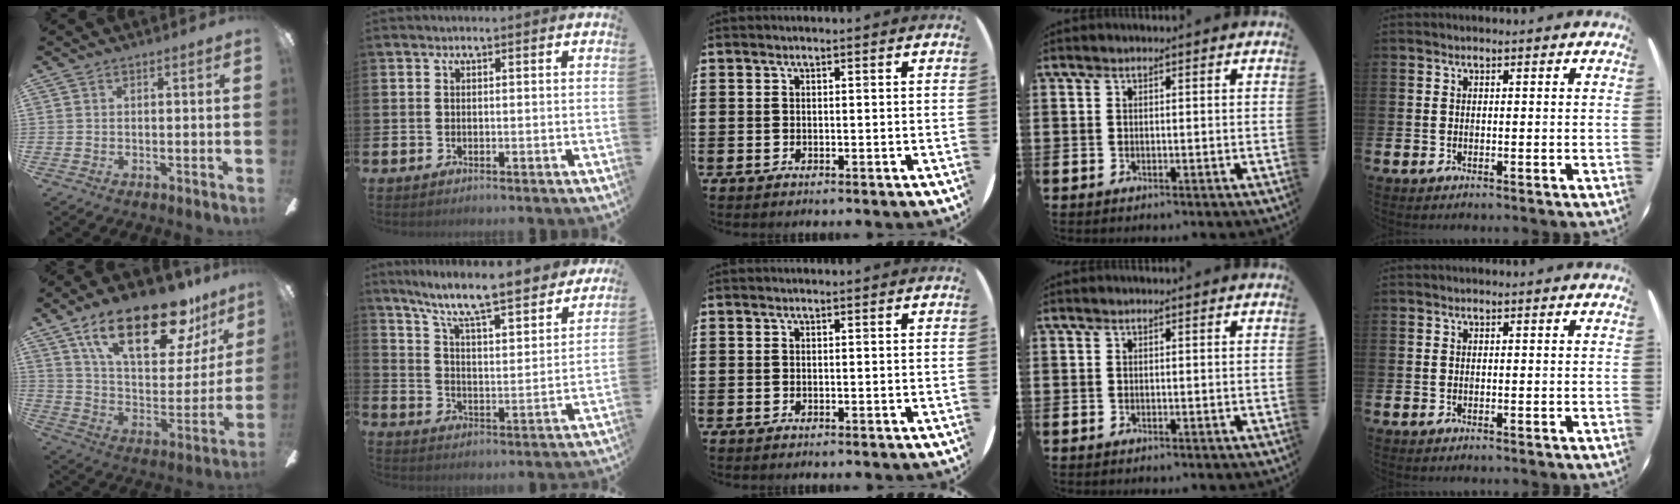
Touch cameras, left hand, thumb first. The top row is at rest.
{"thumb": {"total": 25.5, "force": [16.2, 10.1, 16.8], "torque": [-0.267, -0.087, 0.271]}, "index": {"total": 9.4, "force": [8.5, 0.8, 4.1], "torque": [-0.111, -0.064, 0.139]}}